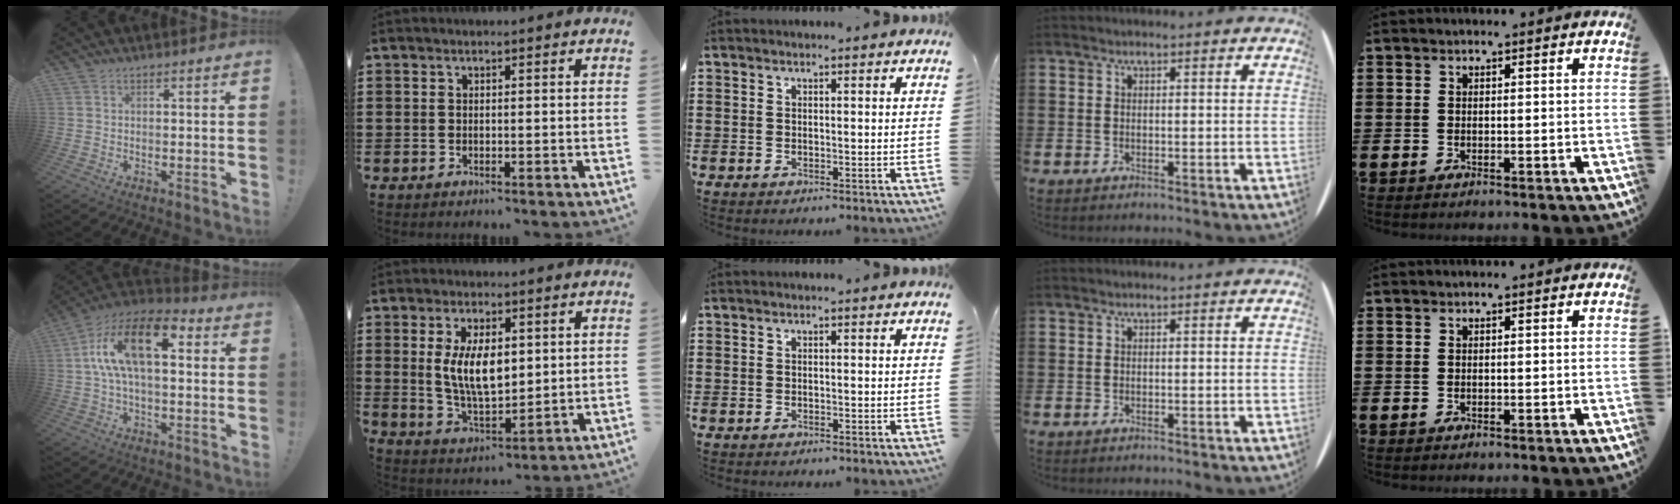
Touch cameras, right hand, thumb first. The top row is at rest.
{"thumb": {"total": 16.7, "force": [3.9, 7.9, 14.2], "torque": [-0.251, -0.004, 0.060]}, "index": {"total": 9.1, "force": [1.5, 4.4, 7.8], "torque": [-0.159, 0.002, 0.023]}}